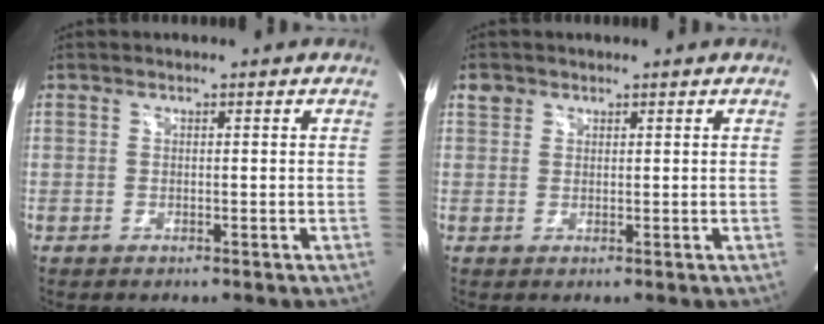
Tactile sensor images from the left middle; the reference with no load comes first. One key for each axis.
{"total": 1.6, "fx": 1.2, "fy": 1.2, "fz": 0.2, "tx": 0.002, "ty": 0.004, "tz": 0.019}